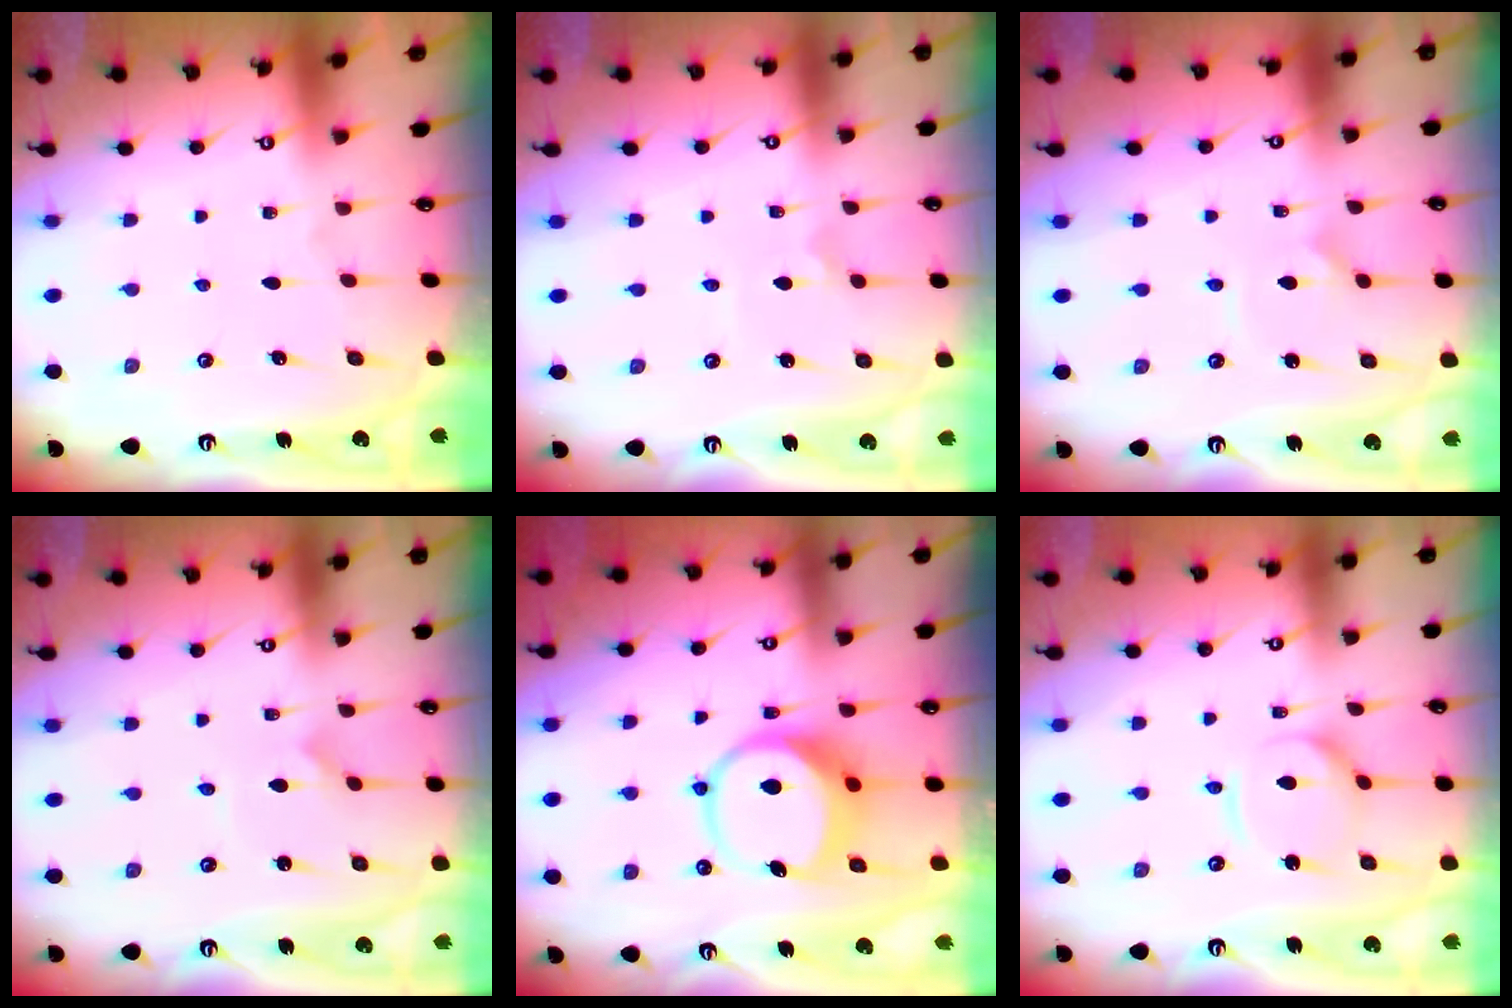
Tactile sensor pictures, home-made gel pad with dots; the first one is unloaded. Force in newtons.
{"total": 0.8, "press": 0.8, "slide": 0.2}
{"total": 2.7, "press": 2.7, "slide": 0.4}
{"total": 2.0, "press": 2.0, "slide": 0.2}
{"total": 9.3, "press": 9.2, "slide": 1.4}
{"total": 6.8, "press": 6.8, "slide": 0.6}